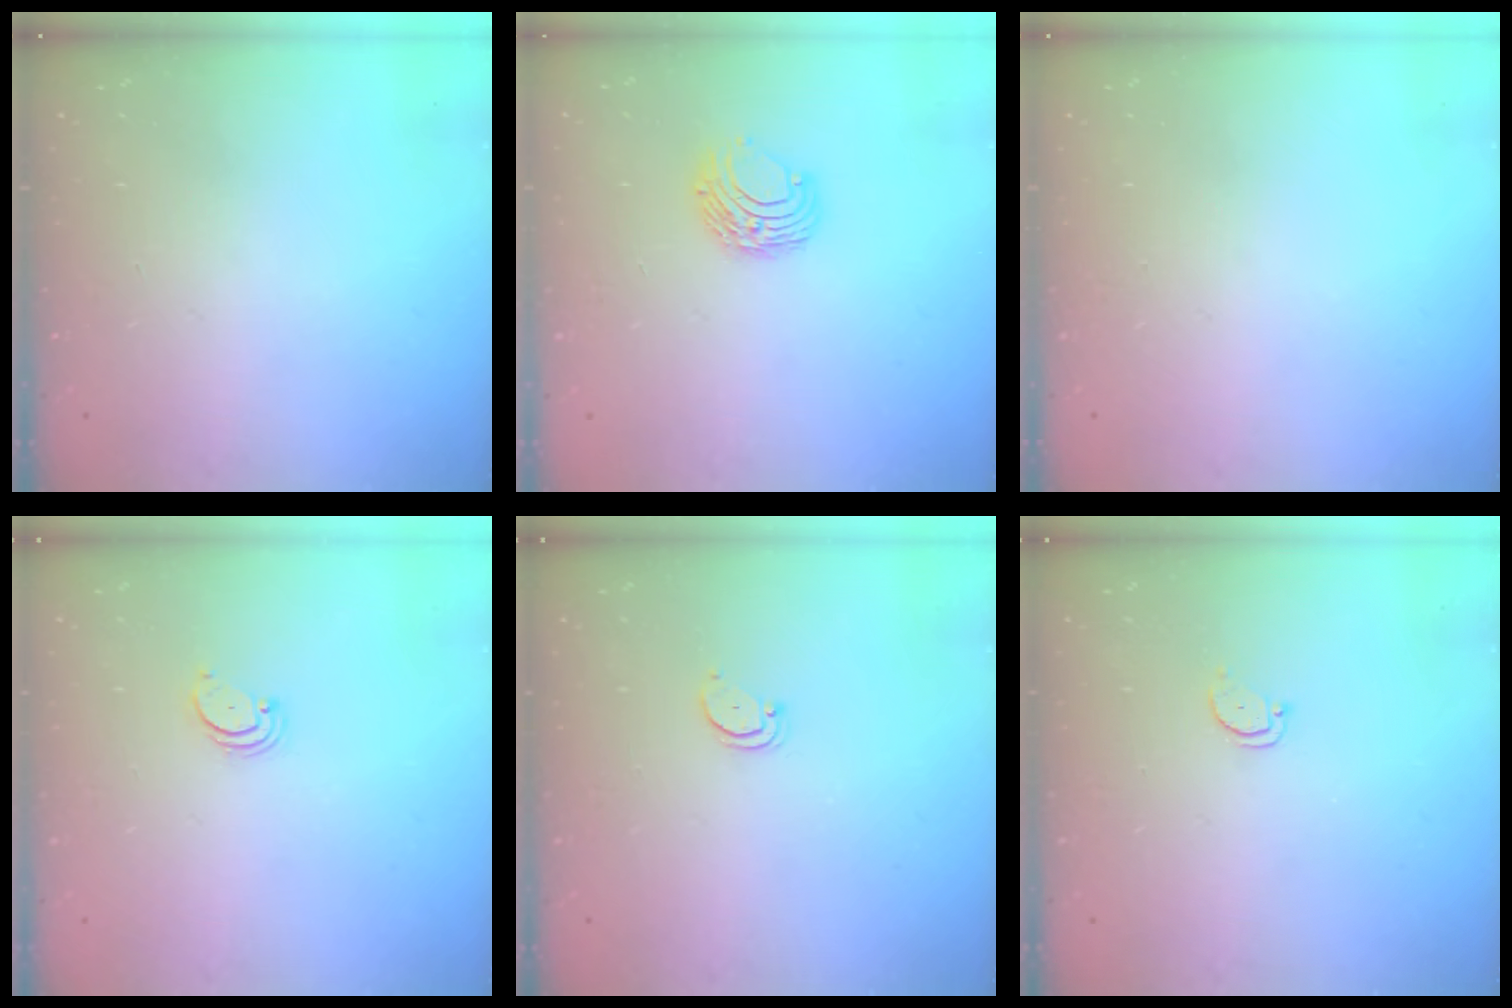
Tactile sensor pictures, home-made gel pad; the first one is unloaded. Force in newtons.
{"total": 7.7, "press": 7.7, "slide": 0.3}
{"total": 0.0}
{"total": 2.2, "press": 2.2, "slide": 0.2}
{"total": 2.7, "press": 2.7, "slide": 0.2}
{"total": 2.0, "press": 2.0, "slide": 0.2}